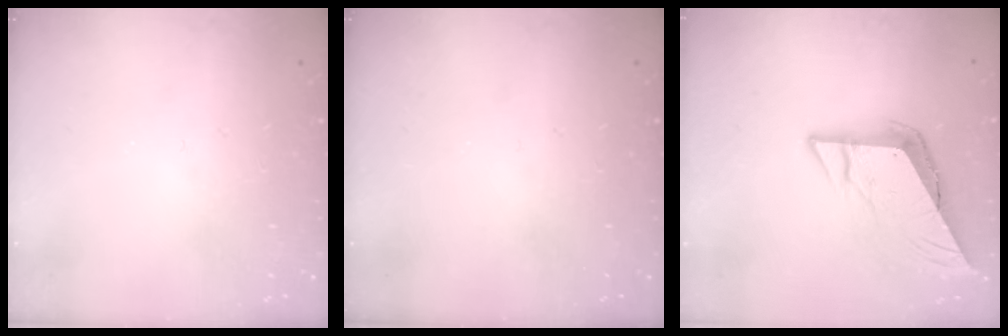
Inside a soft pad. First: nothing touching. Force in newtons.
{"total": 0.0}
{"total": 9.8, "press": 9.8, "slide": 0.6}